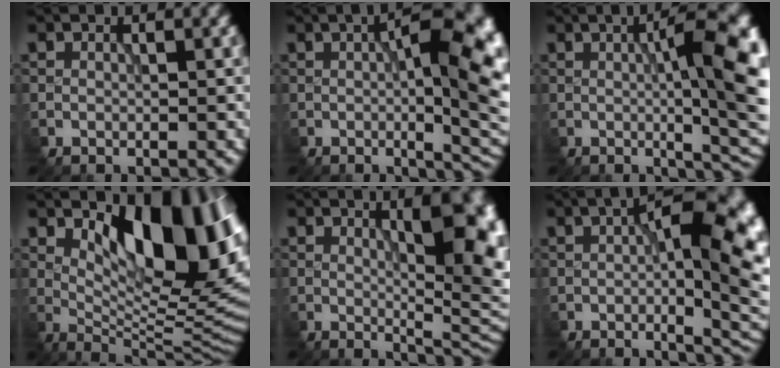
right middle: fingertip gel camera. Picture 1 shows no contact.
{"total": 11.9, "force": [0.3, 4.2, 11.1], "torque": [-0.122, 0.002, 0.007]}
{"total": 11.5, "force": [0.5, 3.4, 10.9], "torque": [-0.124, 0.001, 0.012]}
{"total": 11.7, "force": [3.0, 5.5, 10.0], "torque": [-0.134, -0.007, 0.053]}
{"total": 10.4, "force": [2.2, 3.9, 9.3], "torque": [-0.100, 0.002, 0.036]}
{"total": 13.2, "force": [0.2, 5.0, 12.2], "torque": [-0.135, 0.007, 0.004]}